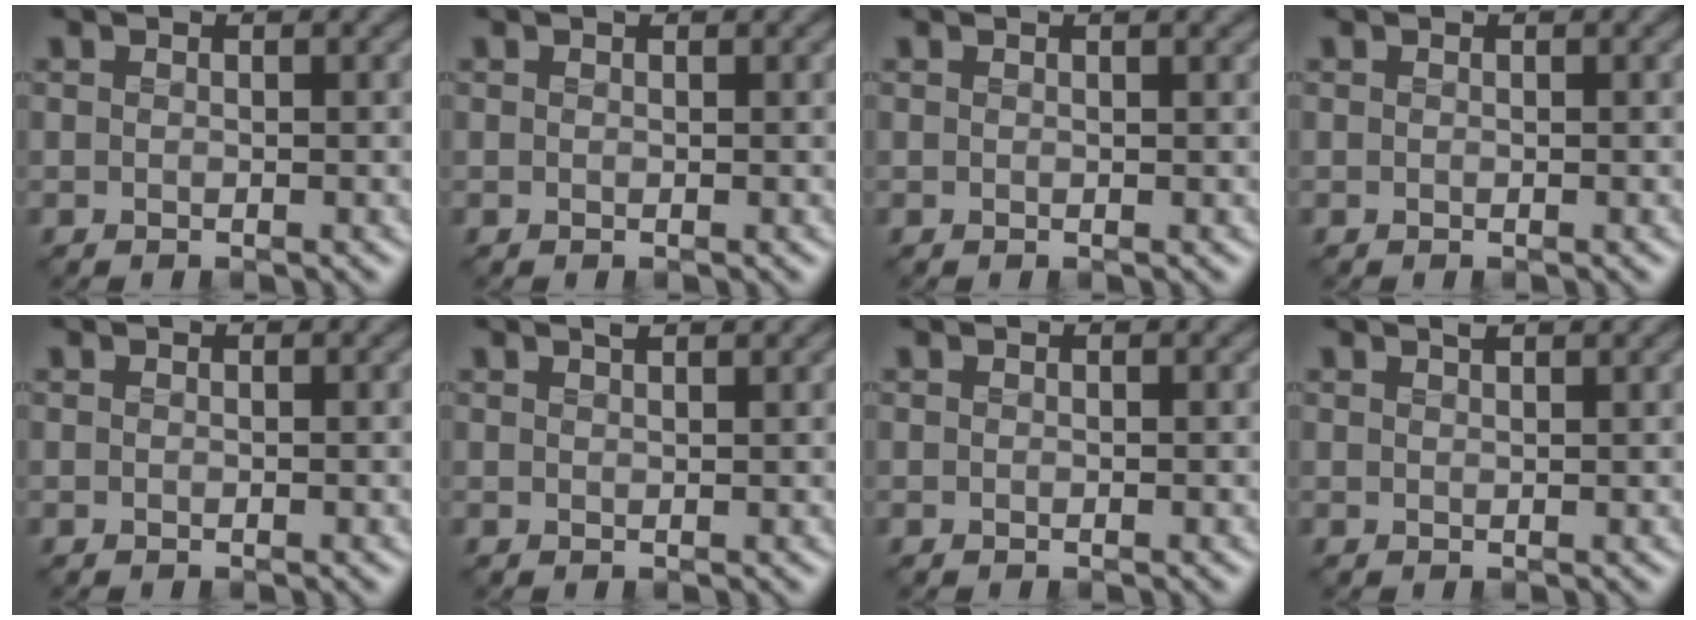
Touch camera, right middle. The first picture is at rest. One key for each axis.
{"total": 0.0}
{"total": 1.5, "fx": 1.0, "fy": 0.5, "fz": 0.9, "tx": -0.012, "ty": -0.002, "tz": 0.013}
{"total": 0.0}
{"total": 0.0}
{"total": 1.5, "fx": 1.2, "fy": 0.5, "fz": 0.9, "tx": -0.008, "ty": 0.001, "tz": 0.008}
{"total": 0.0}
{"total": 1.4, "fx": 1.1, "fy": 0.4, "fz": 0.8, "tx": -0.009, "ty": 0.000, "tz": 0.009}